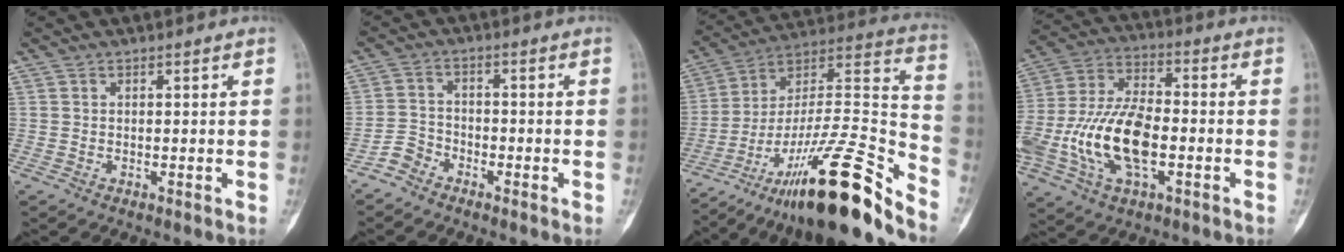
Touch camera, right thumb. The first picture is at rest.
{"total": 3.4, "force": [-2.8, 1.9, 0.0], "torque": [0.004, 0.016, -0.067]}
{"total": 28.3, "force": [-20.0, 5.1, 19.3], "torque": [-0.270, 0.105, -0.335]}
{"total": 19.3, "force": [-4.5, 9.9, 16.0], "torque": [-0.335, 0.023, -0.081]}